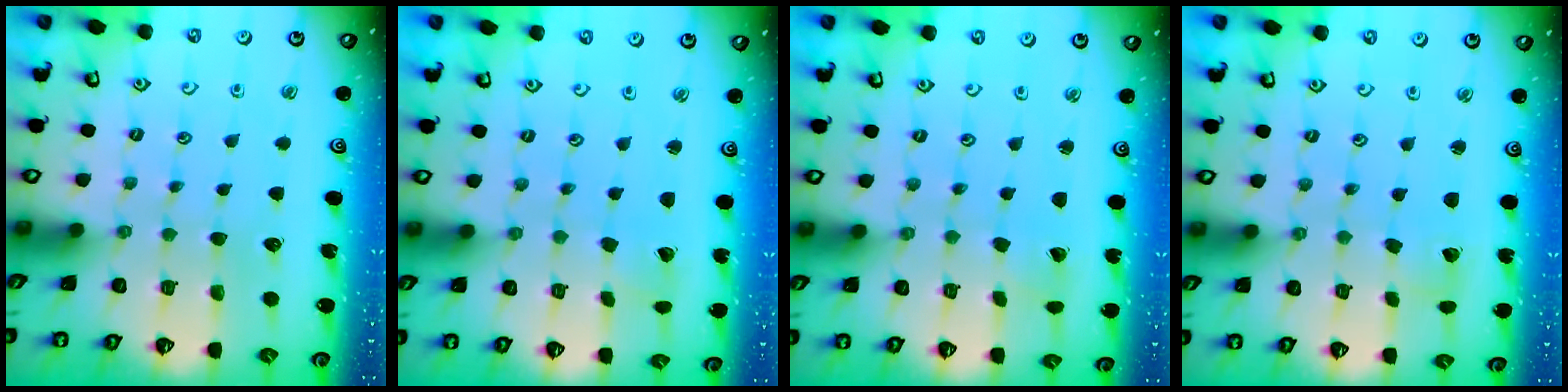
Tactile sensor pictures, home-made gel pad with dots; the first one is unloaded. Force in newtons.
{"total": 1.0, "press": 1.0, "slide": 0.1}
{"total": 1.2, "press": 1.2, "slide": 0.0}
{"total": 1.4, "press": 1.4, "slide": 0.1}